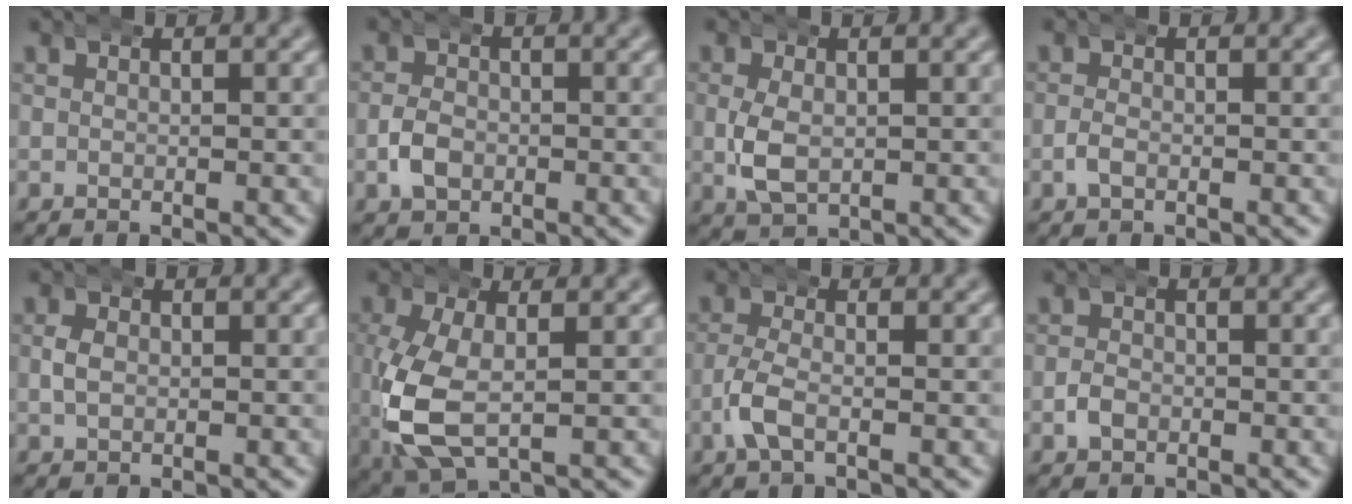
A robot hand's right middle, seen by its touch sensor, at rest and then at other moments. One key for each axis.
{"total": 2.1, "fx": -0.8, "fy": 1.6, "fz": 1.2, "tx": -0.030, "ty": -0.002, "tz": -0.013}
{"total": 3.4, "fx": -0.3, "fy": 2.3, "fz": 2.5, "tx": -0.066, "ty": -0.010, "tz": 0.006}
{"total": 1.2, "fx": -0.7, "fy": 0.6, "fz": 0.7, "tx": -0.021, "ty": -0.002, "tz": -0.012}
{"total": 1.4, "fx": -0.1, "fy": 1.0, "fz": 0.9, "tx": -0.024, "ty": -0.001, "tz": 0.001}
{"total": 7.5, "fx": -0.8, "fy": 4.7, "fz": 5.8, "tx": -0.163, "ty": -0.029, "tz": 0.011}
{"total": 2.9, "fx": -1.2, "fy": 1.2, "fz": 2.4, "tx": -0.061, "ty": -0.006, "tz": -0.019}
{"total": 1.3, "fx": -0.7, "fy": 0.9, "fz": 0.6, "tx": -0.018, "ty": -0.001, "tz": -0.011}